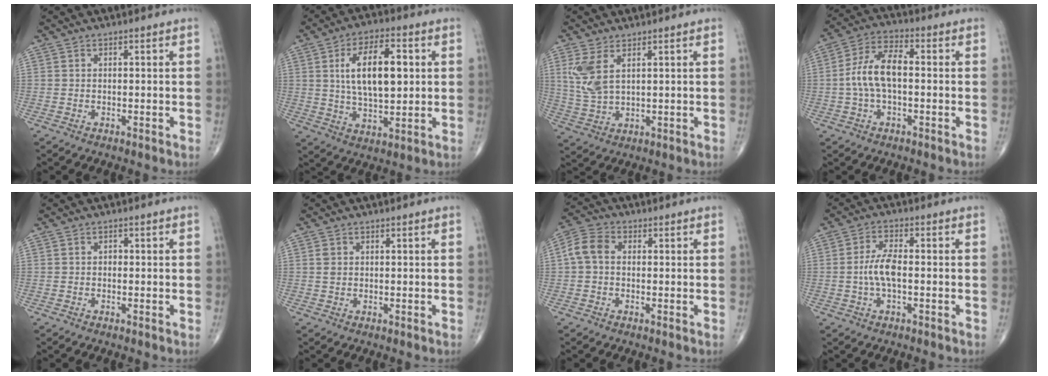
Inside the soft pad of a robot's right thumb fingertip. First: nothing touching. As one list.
[{"total": 14.0, "force": [2.6, 6.6, 12.1], "torque": [-0.190, -0.003, 0.048]}, {"total": 6.6, "force": [2.6, 3.0, 5.3], "torque": [-0.122, -0.009, 0.063]}, {"total": 9.5, "force": [-0.4, 4.7, 8.2], "torque": [-0.168, 0.030, -0.014]}, {"total": 0.6, "force": [-0.1, 0.5, 0.3], "torque": [-0.001, 0.002, -0.007]}, {"total": 1.3, "force": [0.2, 1.0, 0.7], "torque": [-0.012, -0.001, 0.006]}, {"total": 5.3, "force": [0.2, 3.9, 3.7], "torque": [-0.075, 0.017, -0.004]}, {"total": 5.4, "force": [-0.7, 2.0, 4.9], "torque": [-0.108, 0.013, -0.017]}]